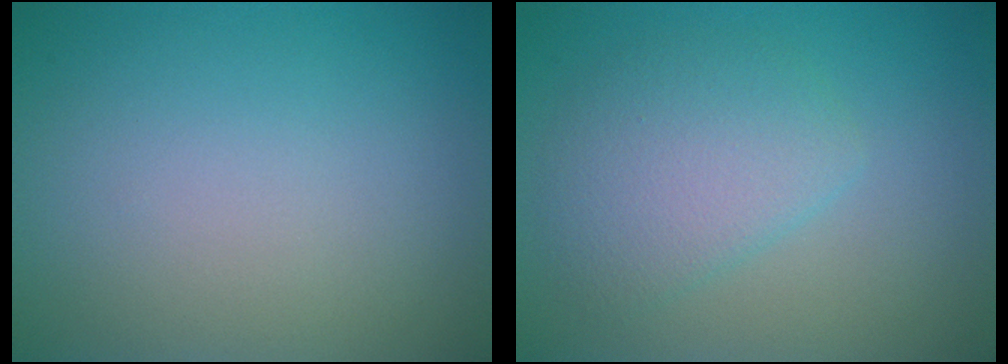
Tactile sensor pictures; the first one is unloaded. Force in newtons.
{"total": 3.7, "press": 3.7, "slide": 0.1}